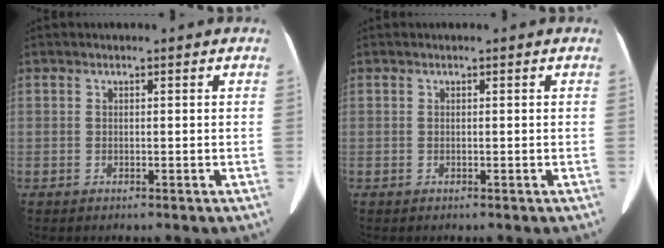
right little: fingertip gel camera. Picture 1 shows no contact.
{"total": 0.0}